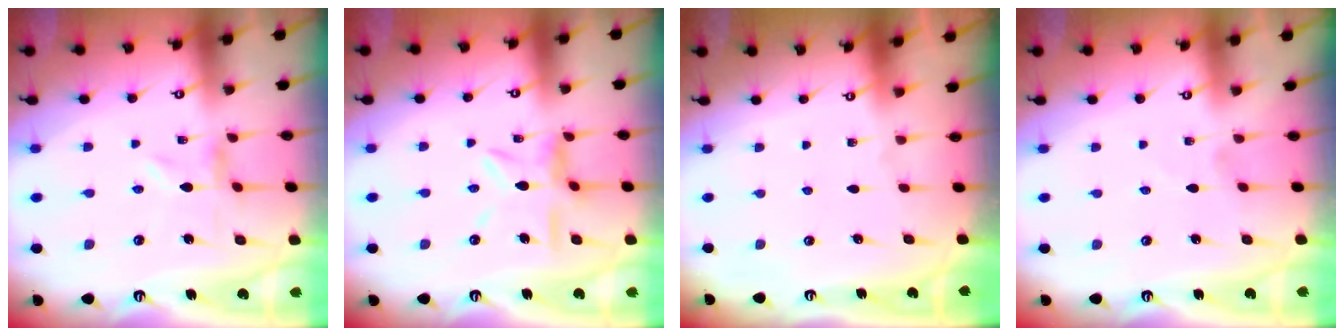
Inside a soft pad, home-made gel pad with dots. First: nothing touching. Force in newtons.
{"total": 9.9, "press": 9.8, "slide": 0.9}
{"total": 0.0}
{"total": 1.2, "press": 1.2, "slide": 0.1}